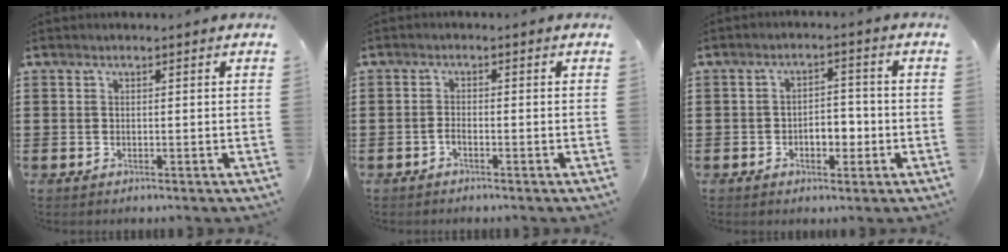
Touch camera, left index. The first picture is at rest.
{"total": 1.2, "force": [-0.9, 0.2, 0.7], "torque": [-0.017, -0.004, -0.016]}
{"total": 4.2, "force": [-1.3, 2.5, 3.1], "torque": [-0.053, 0.004, -0.029]}